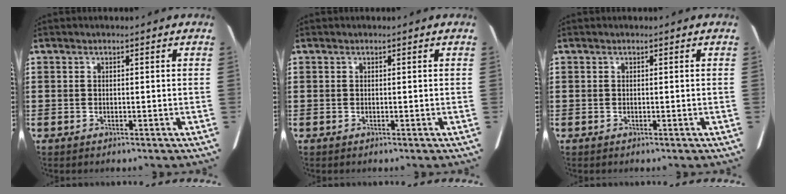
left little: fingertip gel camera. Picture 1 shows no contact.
{"total": 0.0}
{"total": 0.0}